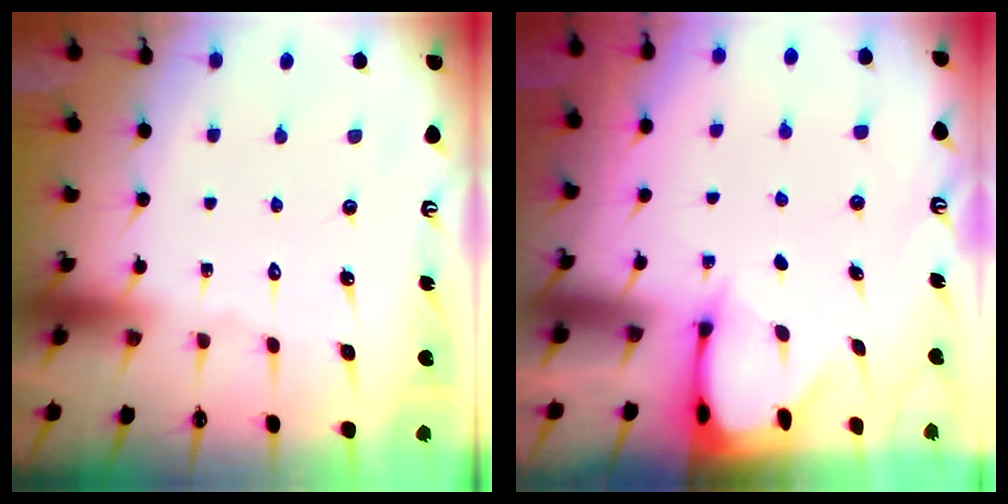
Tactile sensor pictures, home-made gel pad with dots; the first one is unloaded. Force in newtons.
{"total": 2.4, "press": 2.3, "slide": 0.3}